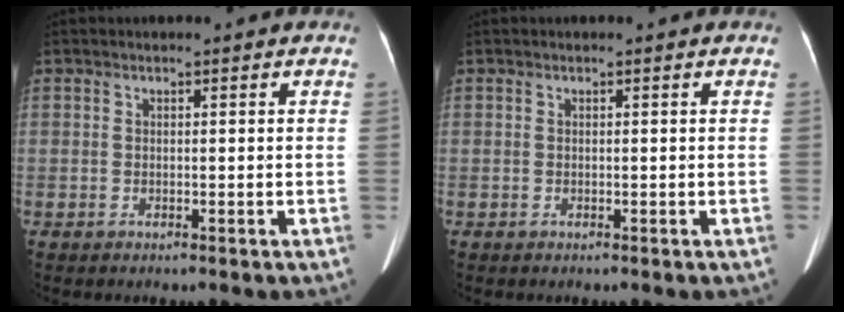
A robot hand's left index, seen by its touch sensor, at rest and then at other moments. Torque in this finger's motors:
{"motor_torque": [0.00, 0.00, 0.00, 0.00]}